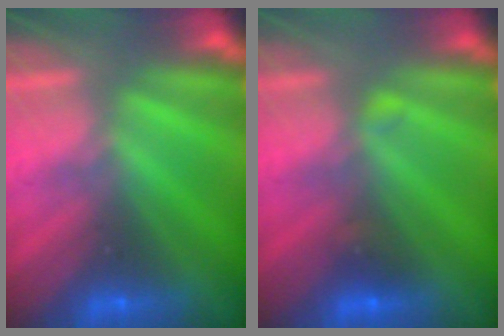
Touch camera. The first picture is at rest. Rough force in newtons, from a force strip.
{"total": 2.2}